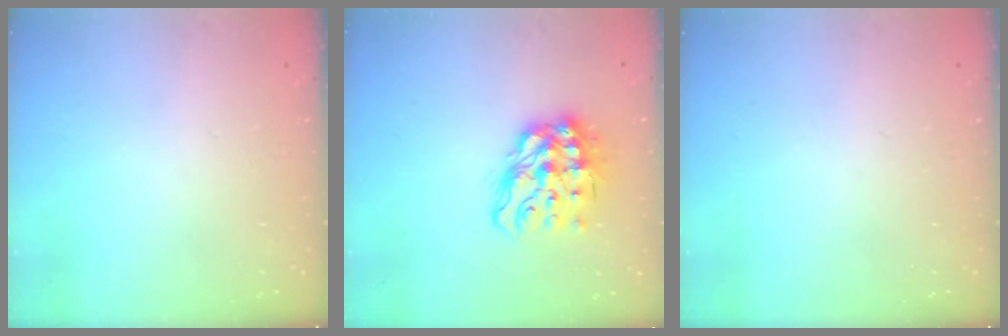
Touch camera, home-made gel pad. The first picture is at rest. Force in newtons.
{"total": 14.6, "press": 14.5, "slide": 2.0}
{"total": 0.0}